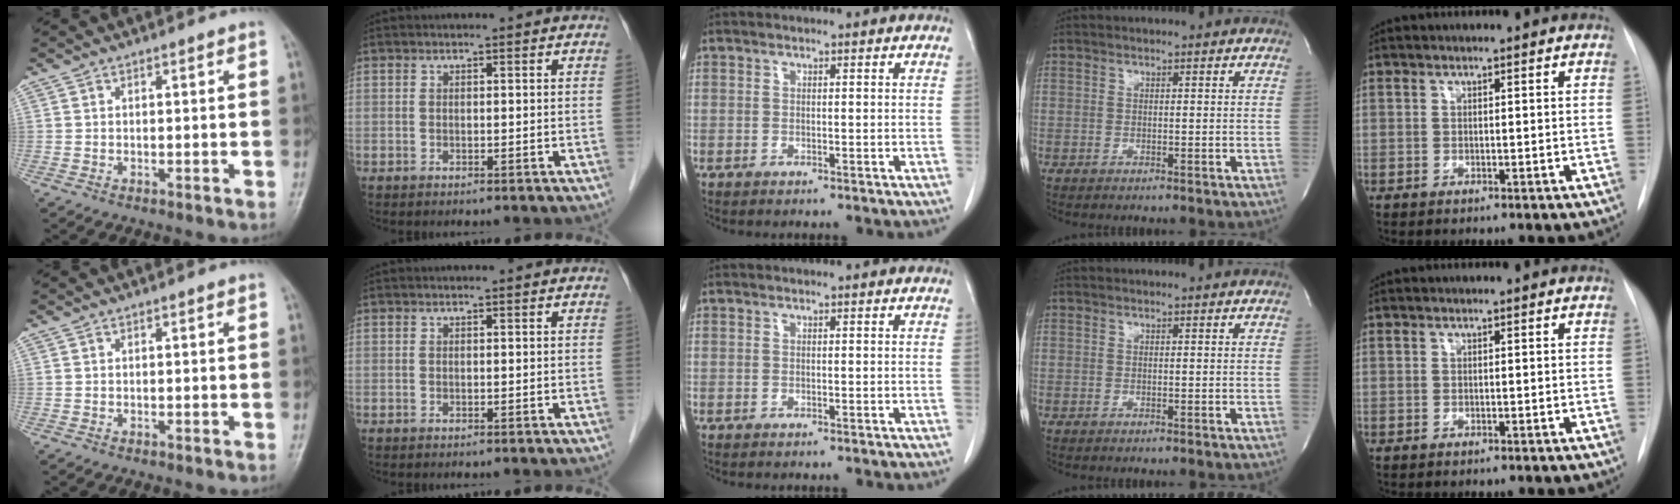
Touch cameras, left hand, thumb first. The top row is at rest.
{}